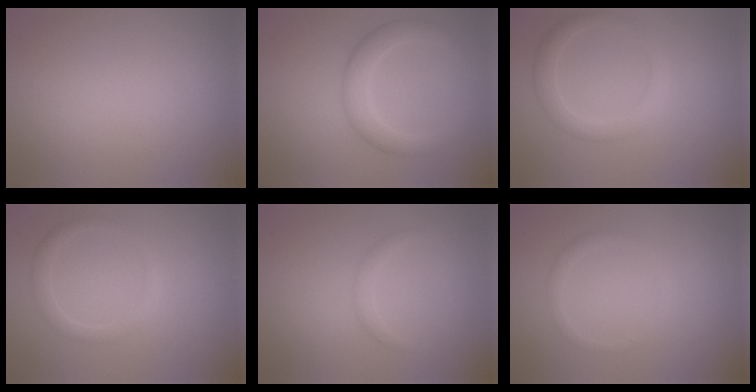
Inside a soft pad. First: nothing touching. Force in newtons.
{"total": 3.1, "press": 3.1, "slide": 0.1}
{"total": 2.5, "press": 2.5, "slide": 0.1}
{"total": 1.8, "press": 1.8, "slide": 0.1}
{"total": 0.9, "press": 0.9, "slide": 0.0}
{"total": 0.9, "press": 0.9, "slide": 0.1}